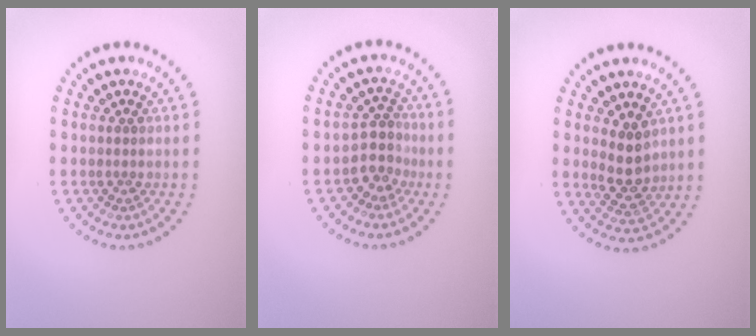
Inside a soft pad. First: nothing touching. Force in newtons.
{"total": 2.6, "press": 2.0, "slide": 1.7}
{"total": 2.9, "press": 2.8, "slide": 0.9}